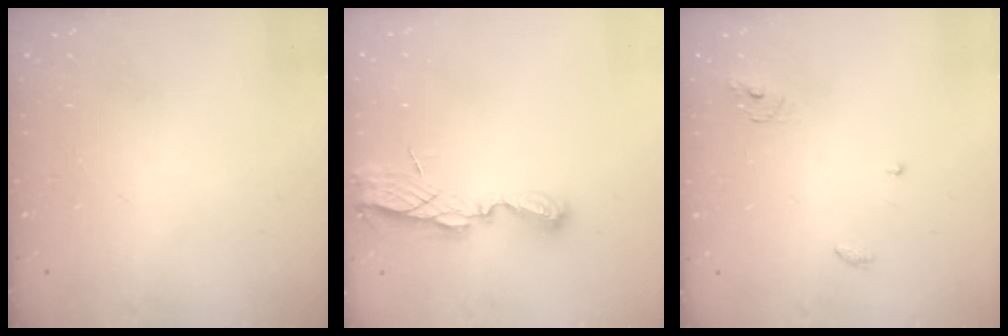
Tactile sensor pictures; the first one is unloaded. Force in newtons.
{"total": 6.2, "press": 6.2, "slide": 0.0}
{"total": 3.9, "press": 3.9, "slide": 0.2}